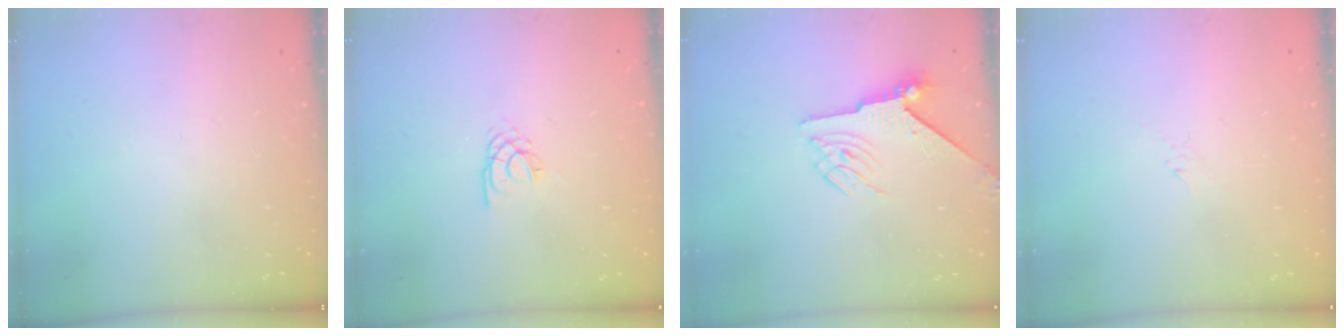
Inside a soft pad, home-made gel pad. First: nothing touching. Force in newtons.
{"total": 2.2, "press": 2.2, "slide": 0.3}
{"total": 5.4, "press": 5.4, "slide": 0.8}
{"total": 2.8, "press": 2.7, "slide": 0.6}